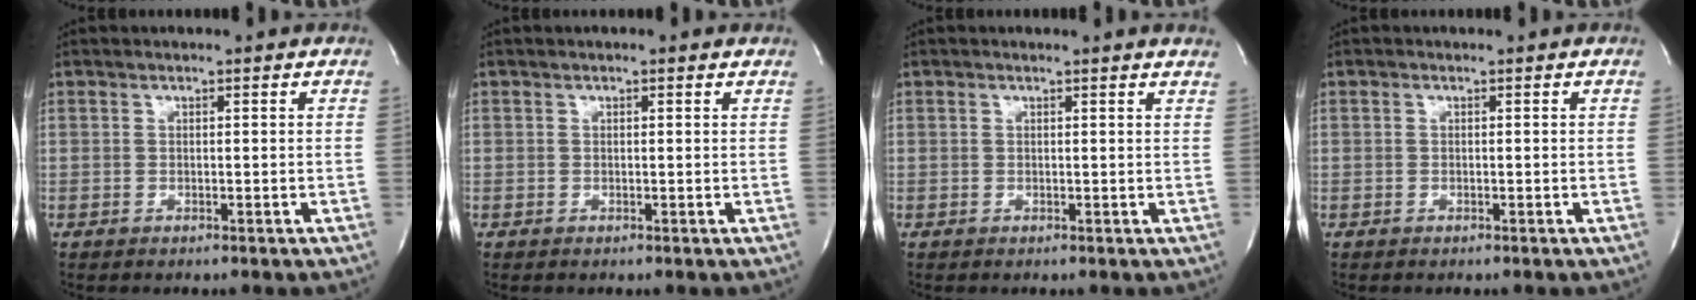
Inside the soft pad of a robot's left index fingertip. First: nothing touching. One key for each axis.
{"total": 1.2, "fx": 0.7, "fy": 0.7, "fz": 0.6, "tx": -0.010, "ty": 0.016, "tz": 0.005}
{"total": 2.7, "fx": 2.4, "fy": -0.3, "fz": 1.1, "tx": -0.019, "ty": -0.003, "tz": 0.013}
{"total": 0.0}